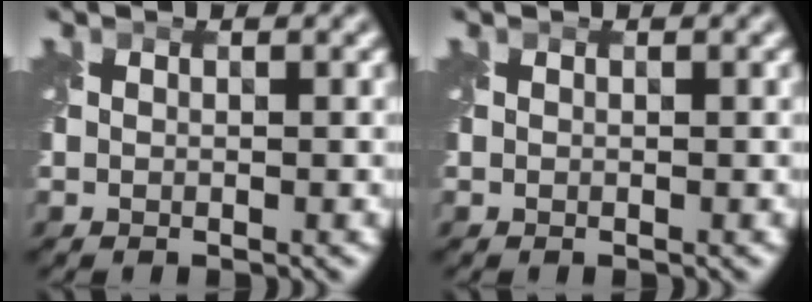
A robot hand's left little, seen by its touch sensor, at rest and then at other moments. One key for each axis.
{"total": 0.0}